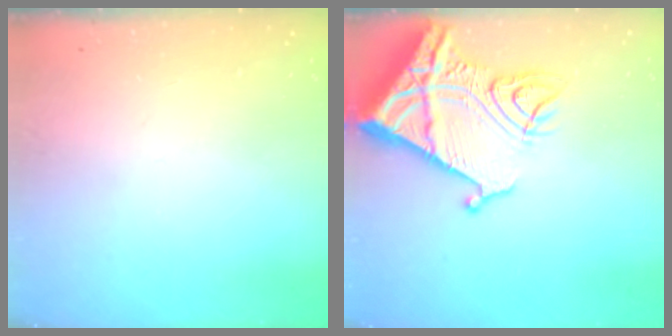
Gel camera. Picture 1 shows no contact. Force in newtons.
{"total": 18.7, "press": 18.6, "slide": 2.1}